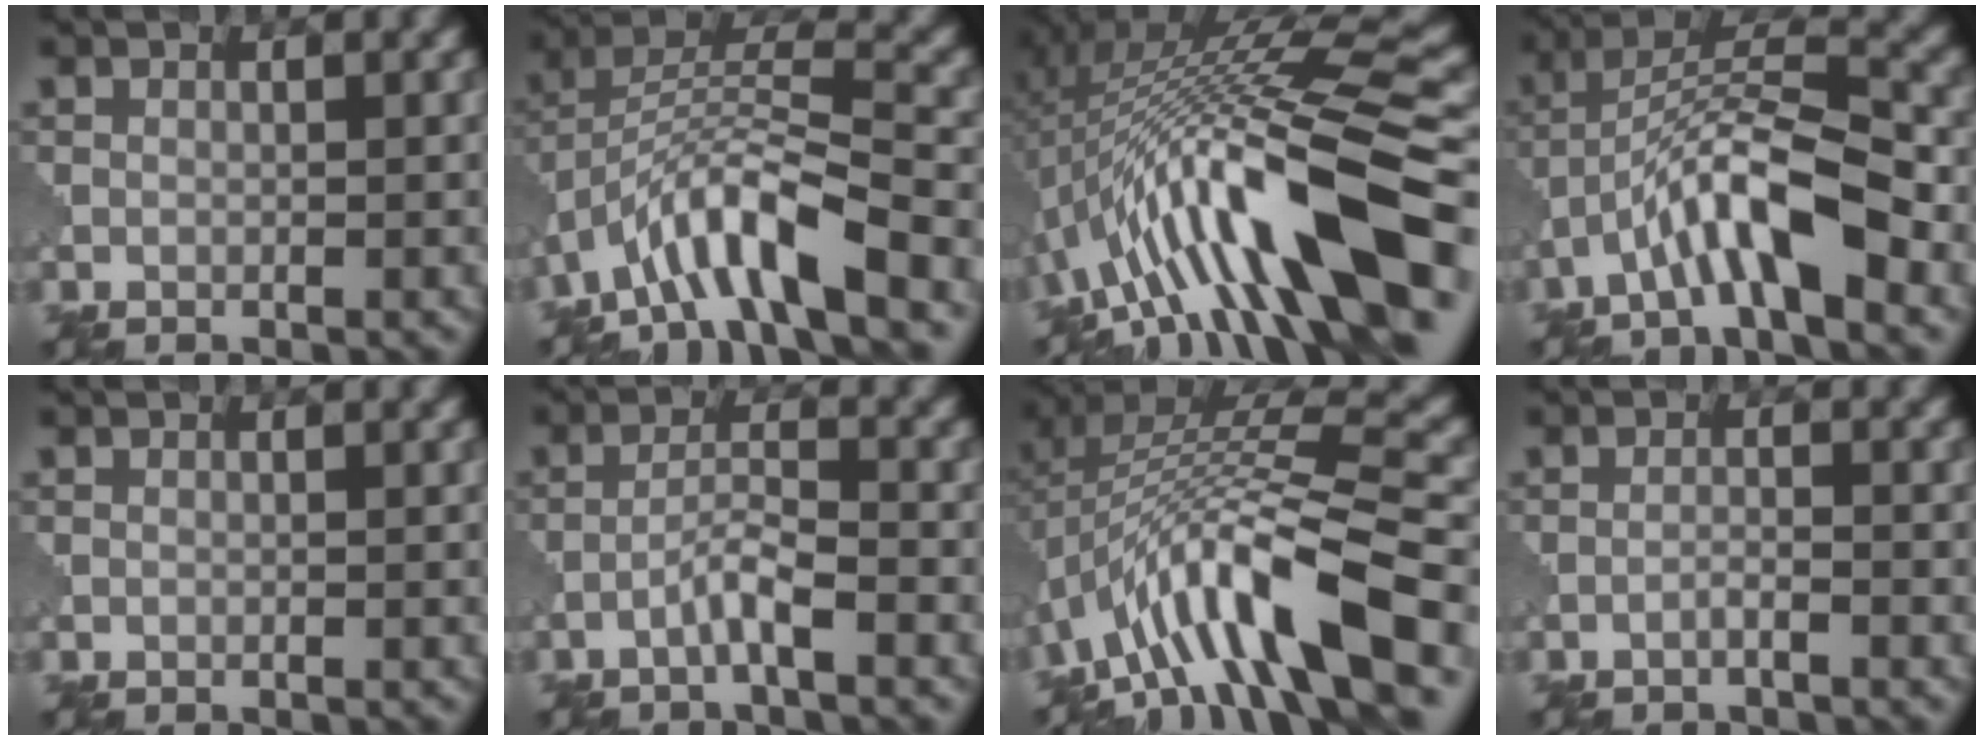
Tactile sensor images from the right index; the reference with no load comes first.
{"total": 9.2, "force": [-5.7, 2.1, 6.9], "torque": [-0.117, 0.015, -0.111]}
{"total": 15.0, "force": [-3.0, 3.5, 14.2], "torque": [-0.230, 0.031, -0.042]}
{"total": 7.7, "force": [-3.9, 1.7, 6.4], "torque": [-0.113, 0.021, -0.075]}
{"total": 0.0}
{"total": 2.8, "force": [-1.6, 0.2, 2.3], "torque": [-0.044, 0.013, -0.037]}
{"total": 12.5, "force": [-5.2, 3.9, 10.6], "torque": [-0.181, 0.025, -0.089]}
{"total": 1.2, "force": [-0.7, 0.1, 0.9], "torque": [-0.015, 0.006, -0.018]}